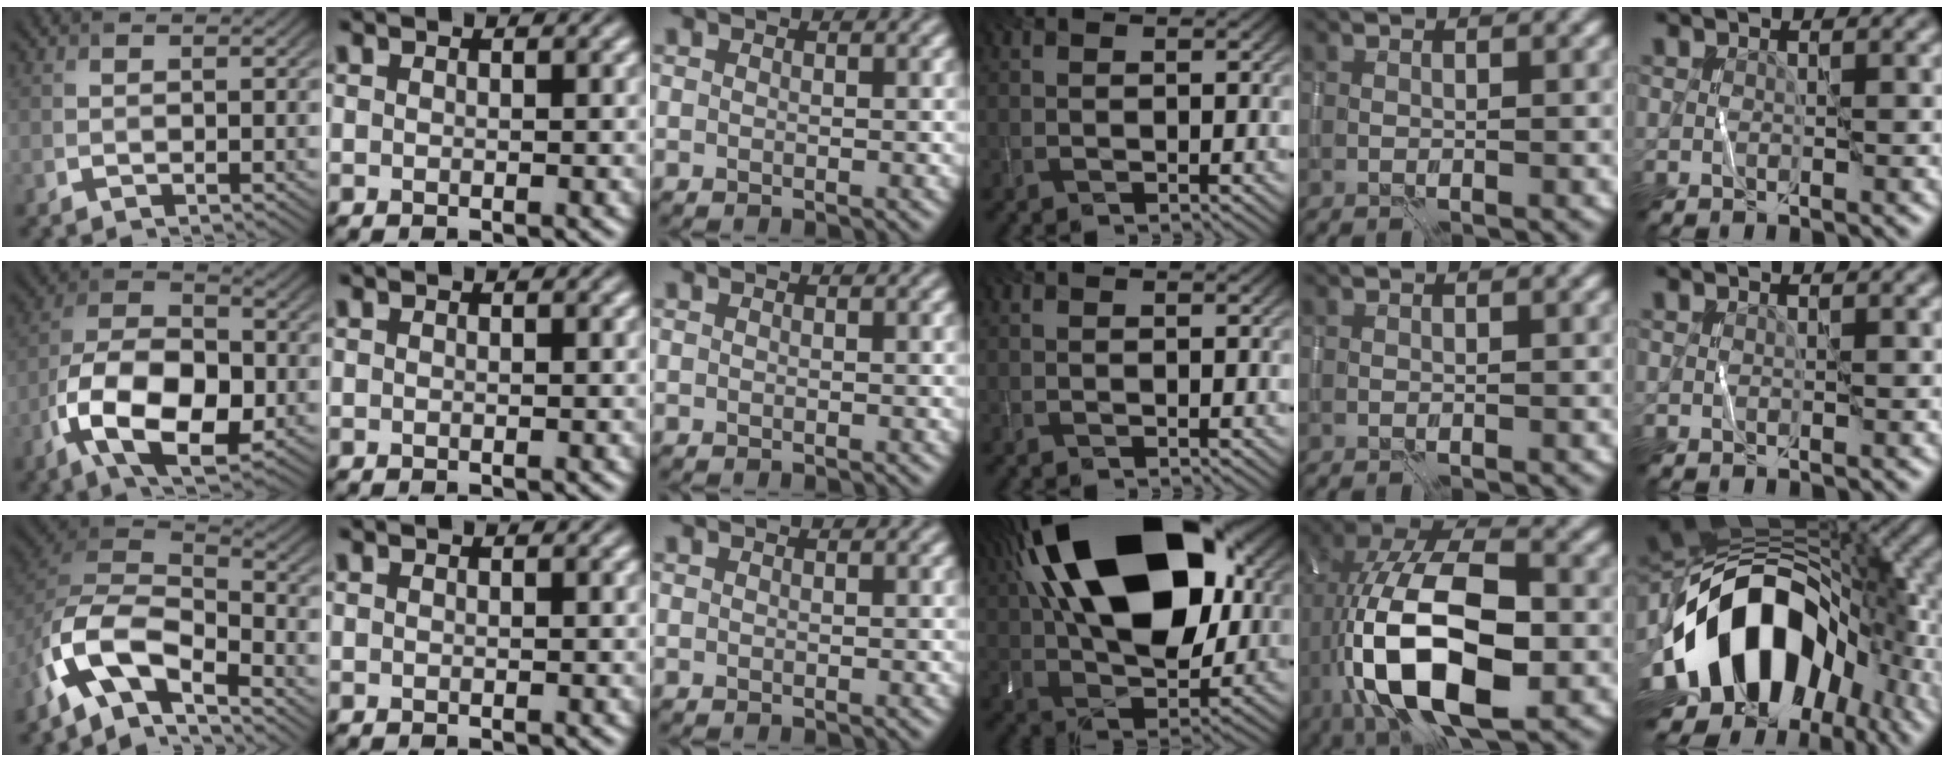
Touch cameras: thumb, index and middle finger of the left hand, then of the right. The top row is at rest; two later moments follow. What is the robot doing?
{"motion": "wipe", "object": "whiteboard"}